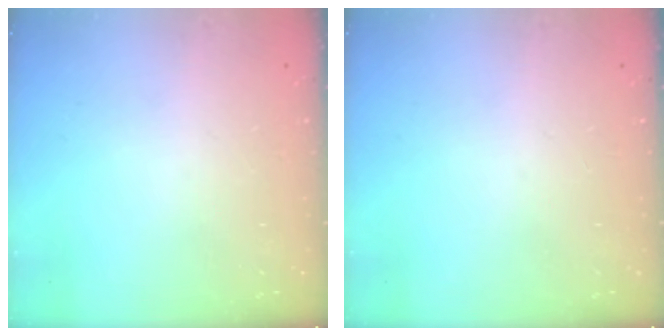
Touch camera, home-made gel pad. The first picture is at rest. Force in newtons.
{"total": 0.0}